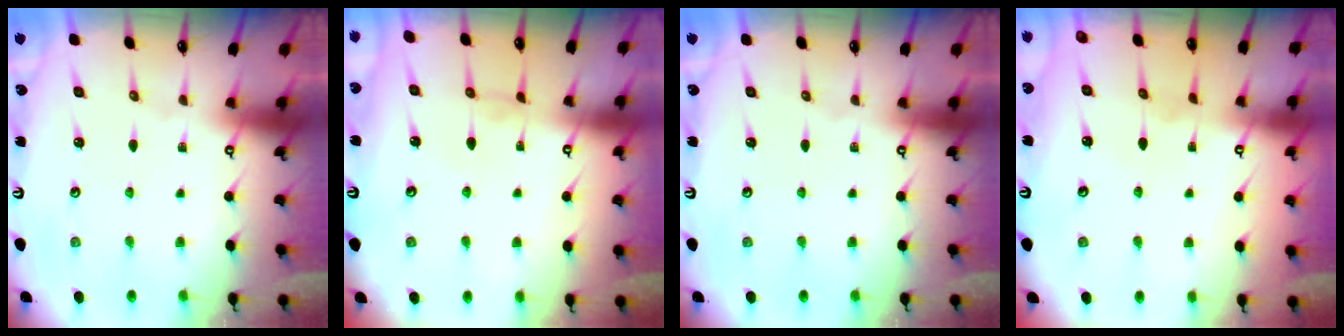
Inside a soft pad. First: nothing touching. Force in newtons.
{"total": 0.0}
{"total": 0.0}
{"total": 2.8, "press": 2.8, "slide": 0.3}